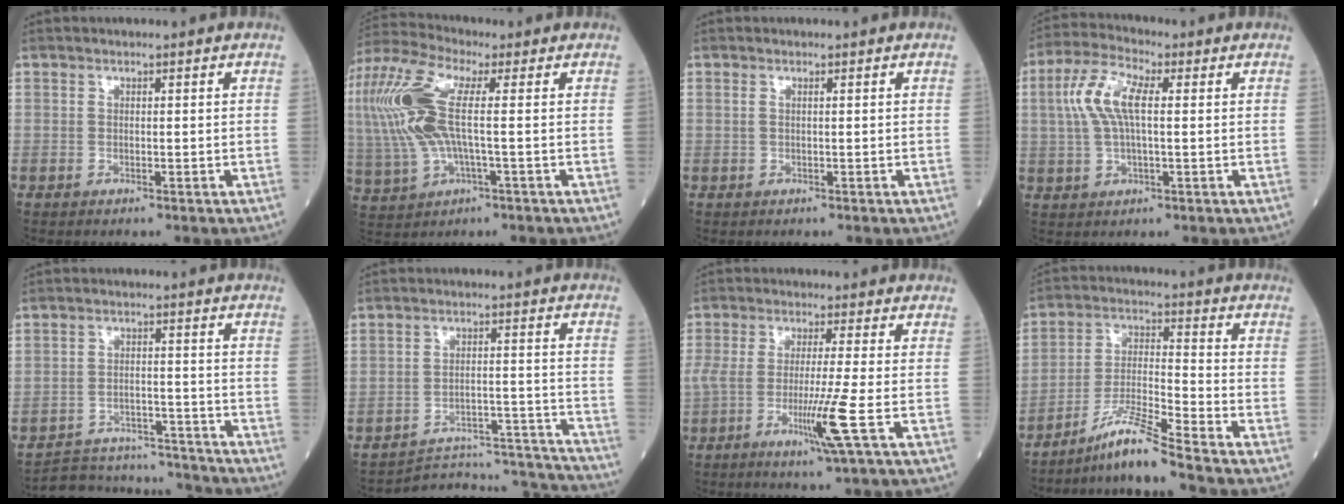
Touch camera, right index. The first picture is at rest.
{"total": 14.9, "force": [1.6, 4.6, 14.0], "torque": [-0.344, 0.021, 0.029]}
{"total": 0.5, "force": [0.2, 0.0, 0.5], "torque": [-0.015, 0.001, 0.004]}
{"total": 8.0, "force": [1.5, 2.5, 7.4], "torque": [-0.171, 0.022, 0.030]}
{"total": 12.4, "force": [-12.1, 2.3, 0.9], "torque": [-0.010, 0.022, -0.172]}
{"total": 17.5, "force": [-17.4, 0.7, 1.2], "torque": [-0.003, 0.029, -0.229]}
{"total": 7.4, "force": [-2.6, -1.5, 6.7], "torque": [-0.135, -0.020, -0.050]}
{"total": 8.7, "force": [-7.2, -1.7, 4.6], "torque": [-0.095, -0.019, -0.133]}